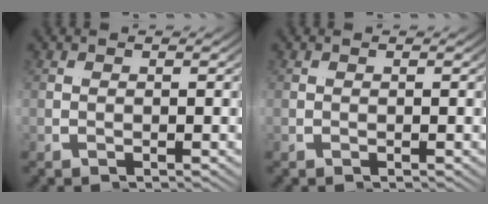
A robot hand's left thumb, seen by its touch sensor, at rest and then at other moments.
{"total": 0.0}